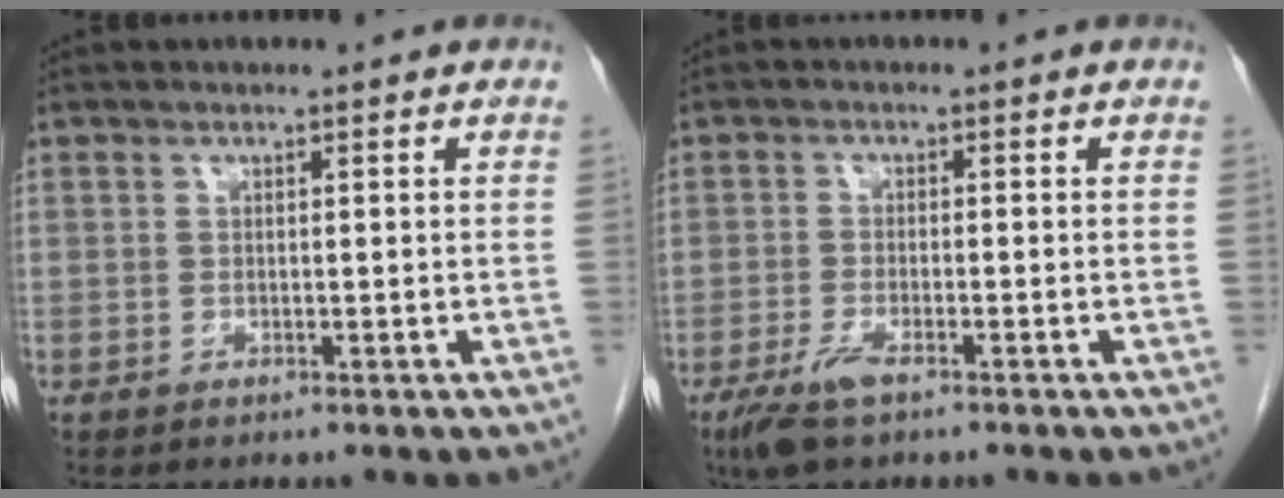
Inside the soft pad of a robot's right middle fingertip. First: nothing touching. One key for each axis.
{"total": 4.0, "fx": -2.6, "fy": 0.8, "fz": 2.9, "tx": -0.070, "ty": -0.009, "tz": -0.049}